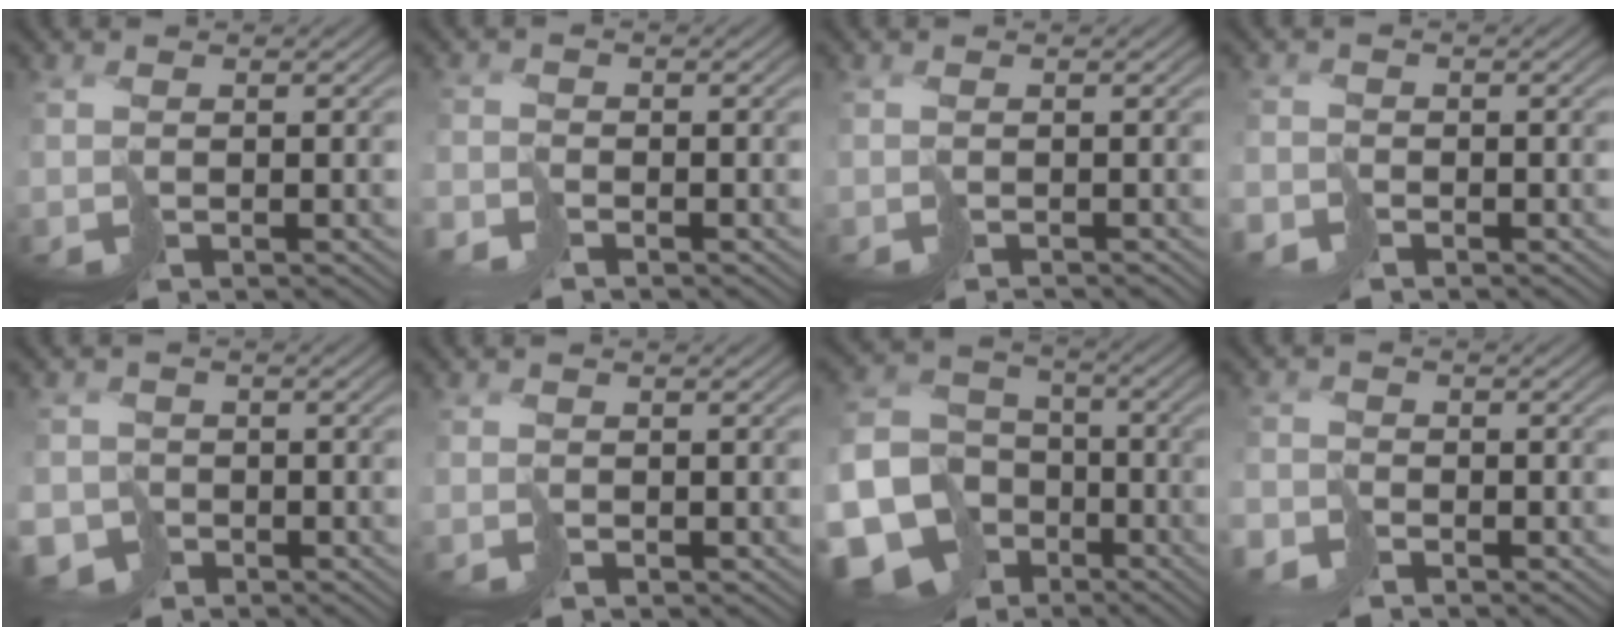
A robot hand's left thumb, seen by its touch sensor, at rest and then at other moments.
{"total": 2.6, "force": [-2.4, 0.2, -0.8], "torque": [0.032, -0.001, -0.054]}
{"total": 1.1, "force": [-1.1, 0.2, 0.2], "torque": [-0.001, -0.005, -0.021]}
{"total": 2.2, "force": [-2.0, 0.5, -0.9], "torque": [0.035, -0.002, -0.045]}
{"total": 4.0, "force": [-3.0, 2.7, 0.3], "torque": [0.015, -0.007, -0.058]}
{"total": 0.8, "force": [-0.5, 0.1, -0.6], "torque": [0.019, -0.002, -0.012]}
{"total": 15.2, "force": [-7.9, 11.5, 6.1], "torque": [-0.171, -0.044, -0.119]}
{"total": 2.8, "force": [-2.6, 0.7, -0.6], "torque": [0.031, 0.000, -0.058]}